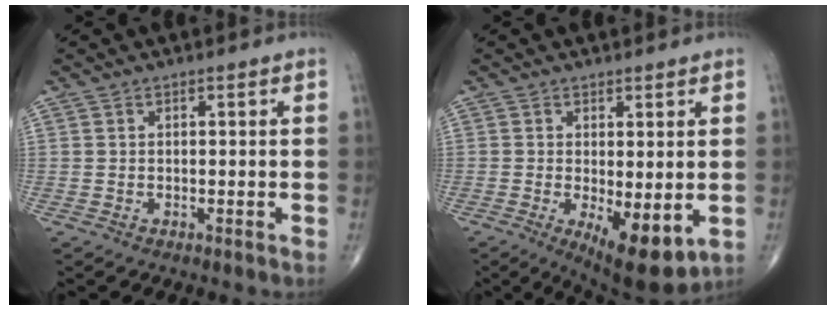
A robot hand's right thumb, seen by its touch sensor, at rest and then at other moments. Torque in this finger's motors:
{"motor_torque": [-0.15, 0.71, -0.03, -0.08, 0.06]}